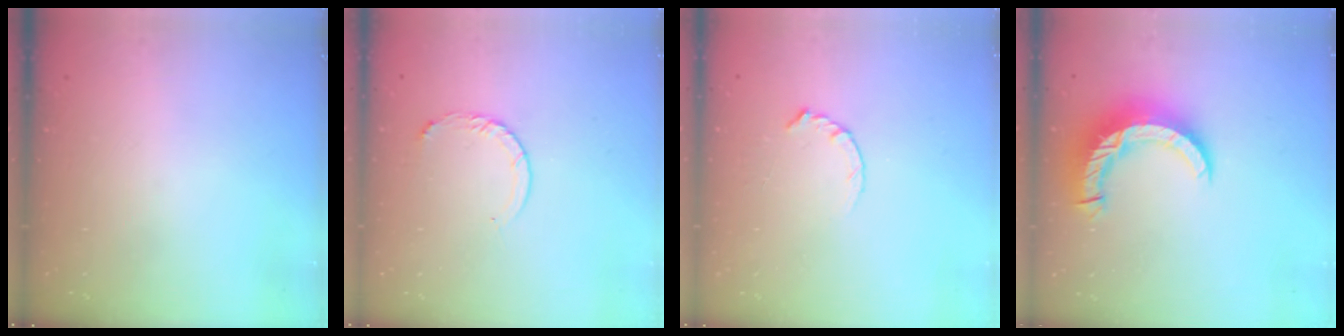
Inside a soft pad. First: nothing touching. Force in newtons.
{"total": 5.7, "press": 5.7, "slide": 0.6}
{"total": 2.8, "press": 2.8, "slide": 0.4}
{"total": 11.4, "press": 11.3, "slide": 1.1}